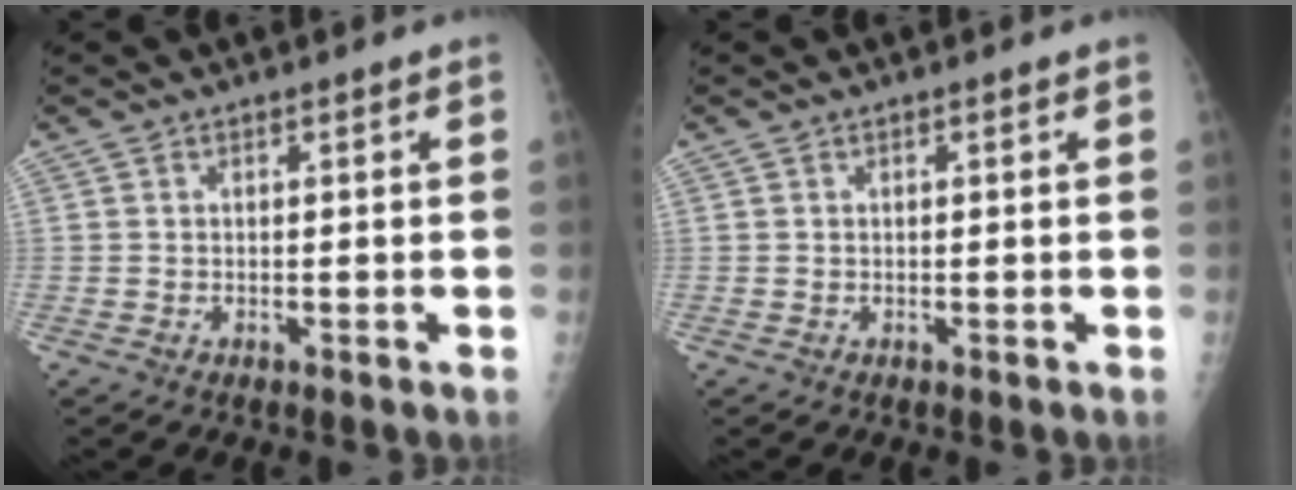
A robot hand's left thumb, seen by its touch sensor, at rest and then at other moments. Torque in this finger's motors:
{"motor_torque": [-0.01, 0.08, -0.09, -0.11, 0.00]}